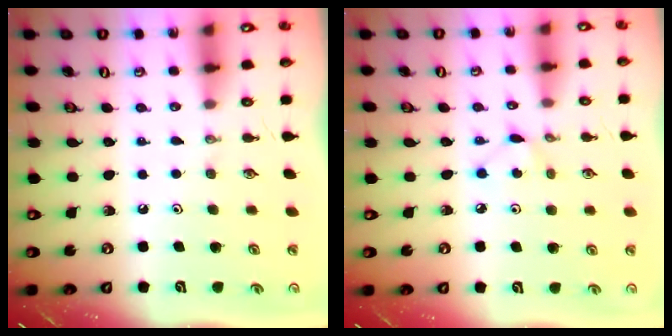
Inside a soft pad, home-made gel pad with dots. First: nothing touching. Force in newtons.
{"total": 4.1, "press": 4.1, "slide": 0.4}